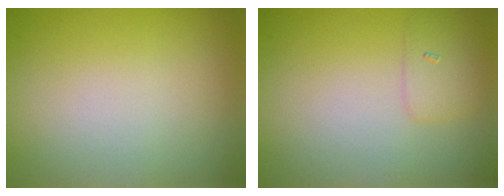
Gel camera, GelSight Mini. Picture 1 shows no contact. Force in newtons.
{"total": 1.6, "press": 1.6, "slide": 0.0}